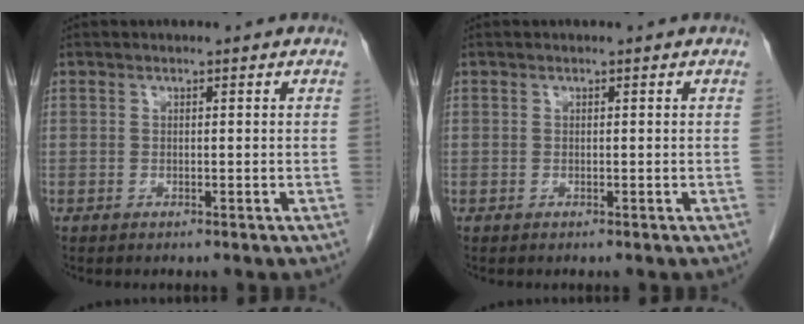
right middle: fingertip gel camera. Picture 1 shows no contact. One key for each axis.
{"total": 0.0}